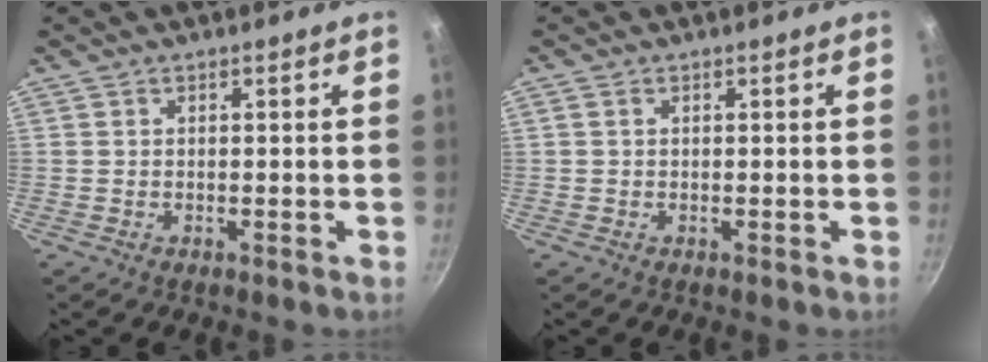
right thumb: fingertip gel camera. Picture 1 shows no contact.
{"total": 0.7, "force": [0.2, 0.5, 0.4], "torque": [-0.009, 0.003, 0.004]}